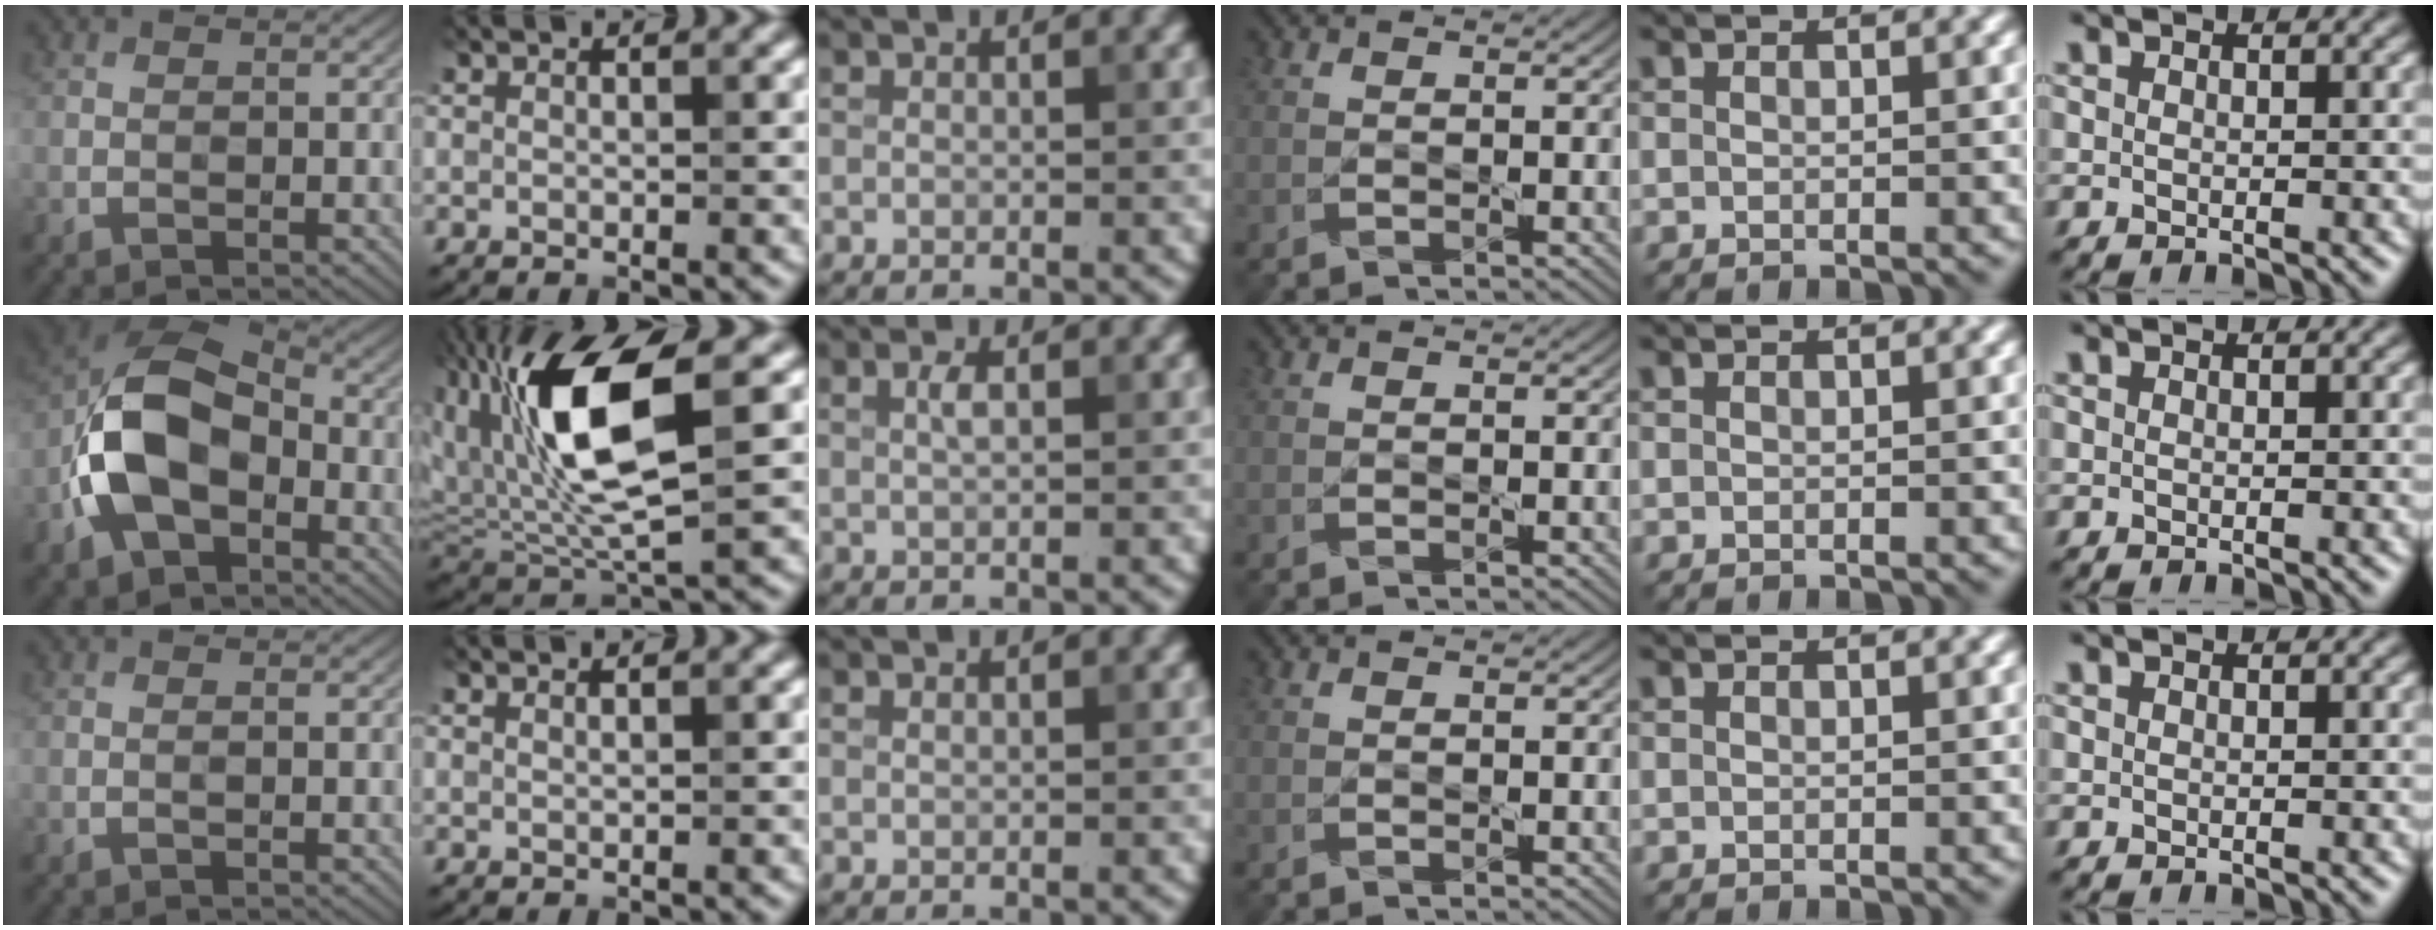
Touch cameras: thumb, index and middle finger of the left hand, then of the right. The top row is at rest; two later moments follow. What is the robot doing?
{"motion": "lift_and_place", "object": "knife"}